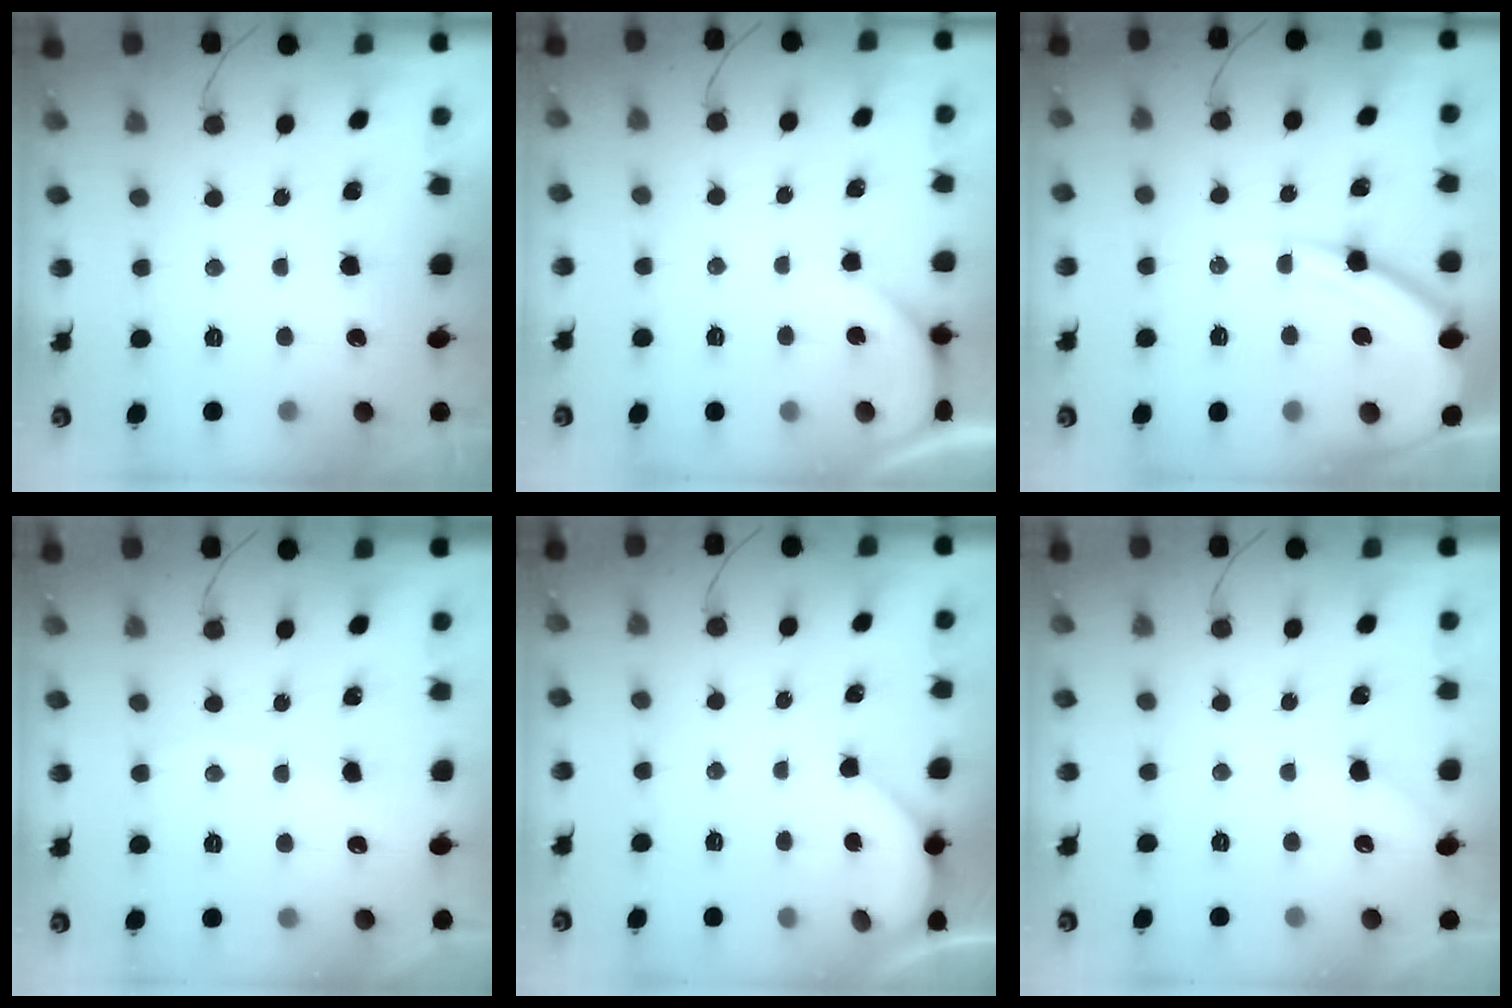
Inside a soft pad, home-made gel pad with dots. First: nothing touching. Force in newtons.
{"total": 2.8, "press": 2.8, "slide": 0.5}
{"total": 14.9, "press": 14.8, "slide": 1.5}
{"total": 2.0, "press": 2.0, "slide": 0.4}
{"total": 3.0, "press": 3.0, "slide": 0.2}
{"total": 3.8, "press": 3.8, "slide": 0.6}